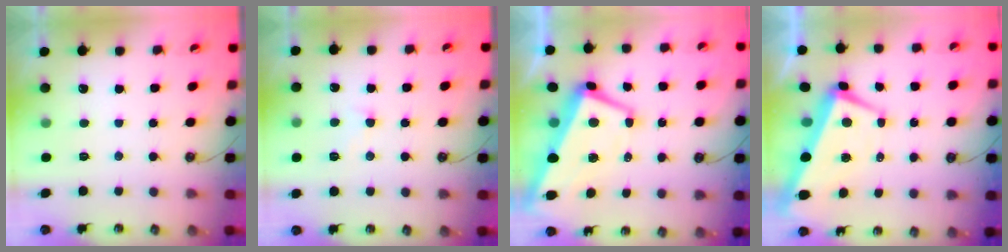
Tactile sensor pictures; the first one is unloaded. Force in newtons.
{"total": 2.6, "press": 2.6, "slide": 0.5}
{"total": 2.7, "press": 2.2, "slide": 1.7}
{"total": 2.0, "press": 1.6, "slide": 1.2}